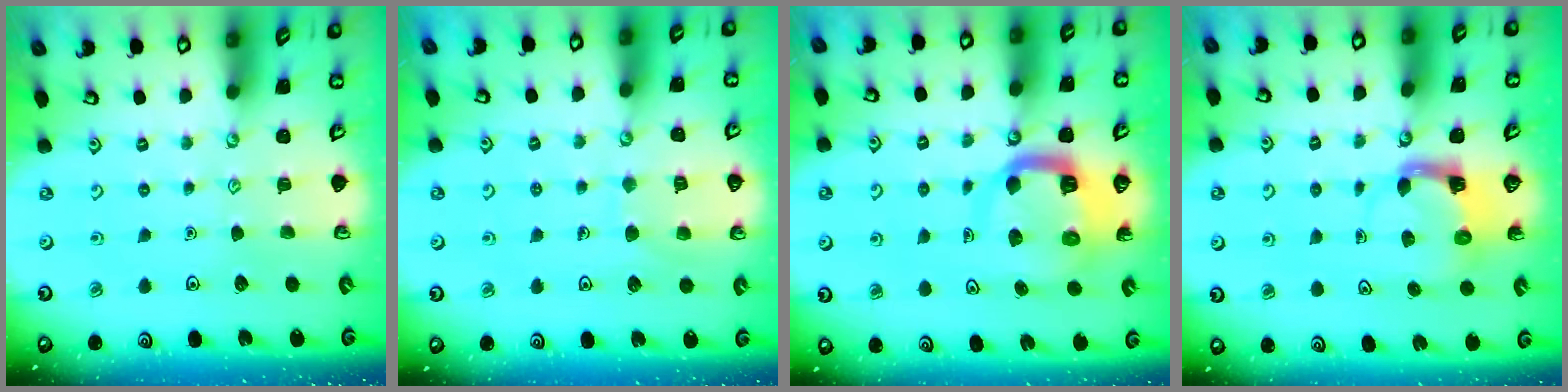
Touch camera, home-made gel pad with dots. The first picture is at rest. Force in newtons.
{"total": 6.6, "press": 6.6, "slide": 0.6}
{"total": 9.2, "press": 9.1, "slide": 1.2}
{"total": 3.8, "press": 3.7, "slide": 0.6}